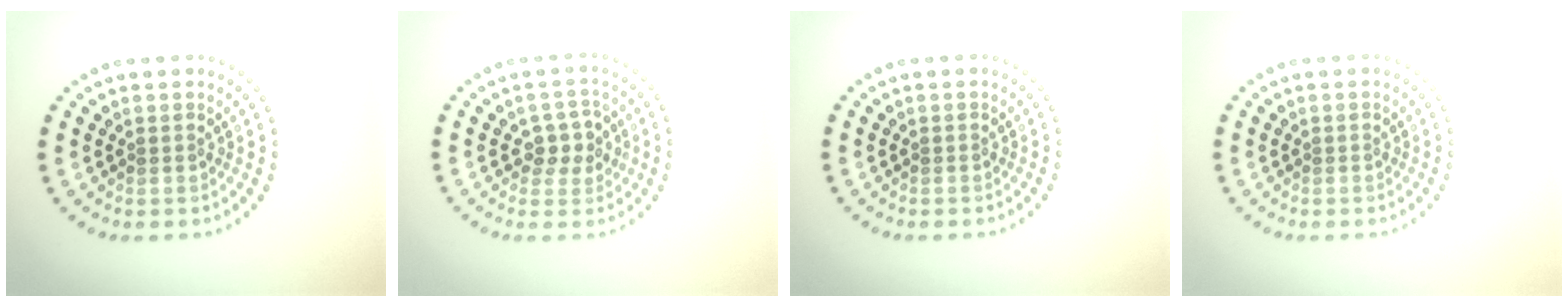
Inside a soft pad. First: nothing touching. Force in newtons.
{"total": 2.7, "press": 2.5, "slide": 0.8}
{"total": 0.0}
{"total": 0.0}